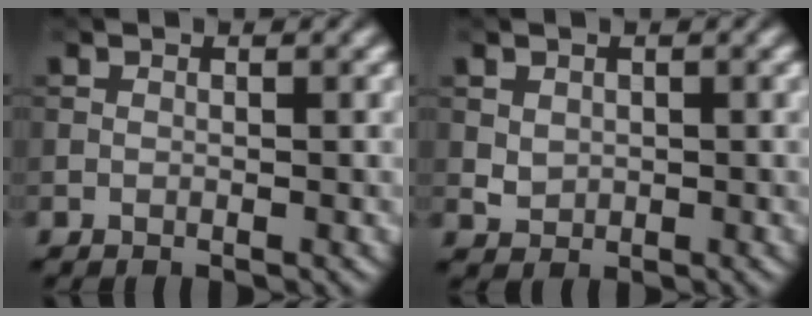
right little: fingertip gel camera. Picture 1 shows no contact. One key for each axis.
{"total": 1.1, "fx": 0.2, "fy": 1.0, "fz": 0.5, "tx": -0.012, "ty": -0.002, "tz": 0.007}